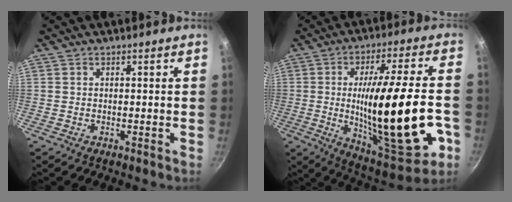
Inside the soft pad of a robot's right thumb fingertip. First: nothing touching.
{"total": 27.5, "force": [-5.2, 7.9, 25.8], "torque": [-0.387, 0.008, -0.061]}